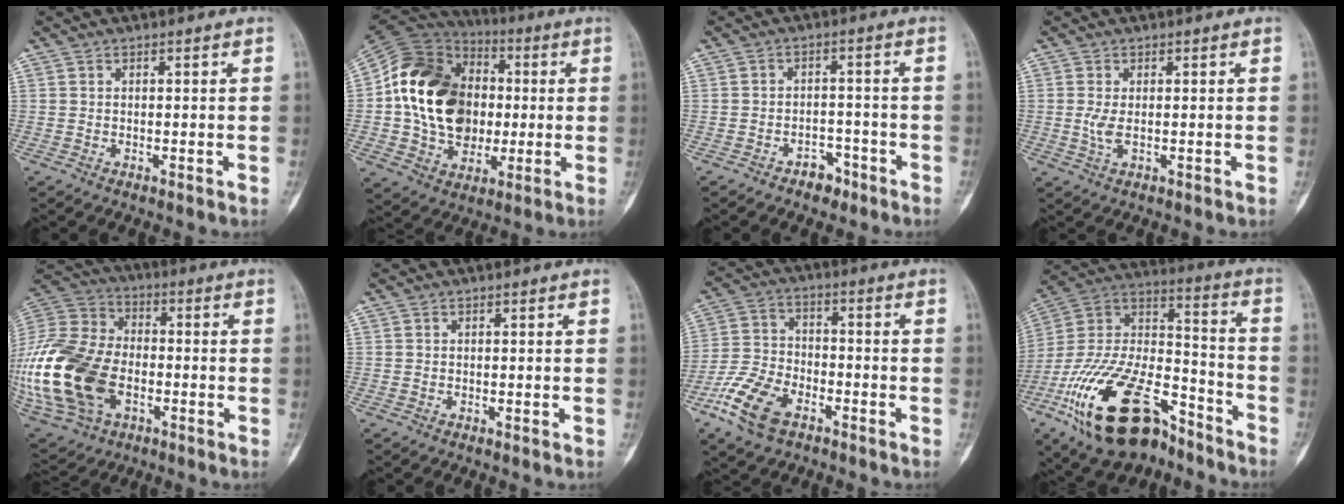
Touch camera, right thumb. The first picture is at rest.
{"total": 22.5, "force": [0.2, 17.0, 14.8], "torque": [-0.245, 0.019, 0.005]}
{"total": 3.9, "force": [-2.8, 2.4, 1.3], "torque": [-0.005, 0.028, -0.037]}
{"total": 2.6, "force": [0.0, 1.0, 2.4], "torque": [-0.065, -0.006, 0.003]}
{"total": 30.1, "force": [-7.1, 20.1, 21.2], "torque": [-0.540, 0.004, -0.124]}
{"total": 0.0}
{"total": 12.0, "force": [-6.8, 6.6, 7.4], "torque": [-0.150, 0.022, -0.137]}
{"total": 28.8, "force": [-16.6, 14.0, 18.9], "torque": [-0.394, 0.059, -0.288]}